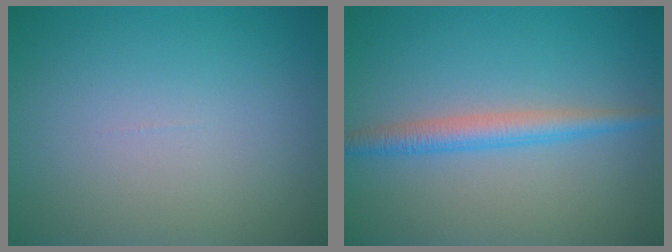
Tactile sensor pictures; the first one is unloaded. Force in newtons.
{"total": 2.7, "press": 2.7, "slide": 0.1}